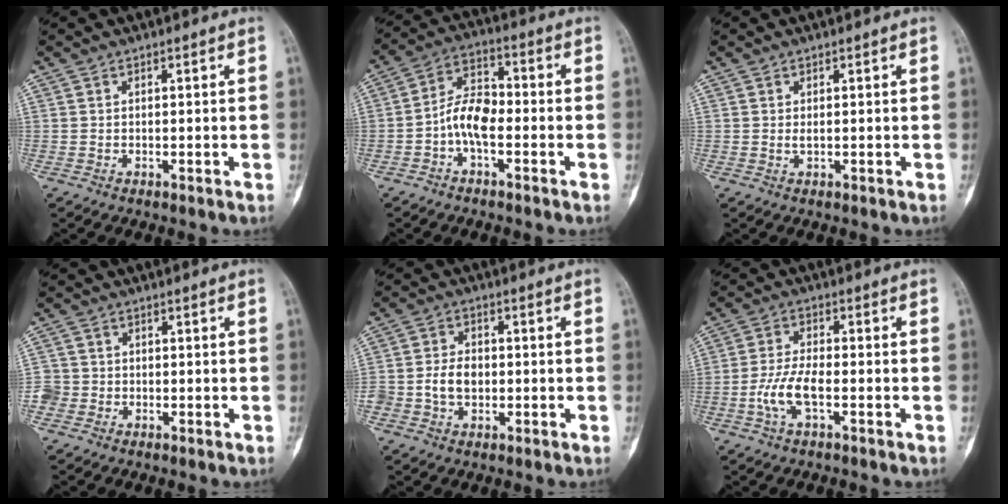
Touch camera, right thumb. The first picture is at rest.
{"total": 7.7, "force": [-2.2, 4.0, 6.2], "torque": [-0.112, 0.034, -0.050]}
{"total": 0.6, "force": [0.1, 0.2, 0.6], "torque": [-0.016, -0.003, 0.004]}
{"total": 3.3, "force": [-1.4, 3.0, 0.5], "torque": [-0.002, 0.015, -0.033]}
{"total": 5.5, "force": [-1.1, 4.0, 3.6], "torque": [-0.059, 0.016, -0.021]}
{"total": 6.5, "force": [-2.2, 2.4, 5.7], "torque": [-0.129, 0.016, -0.043]}